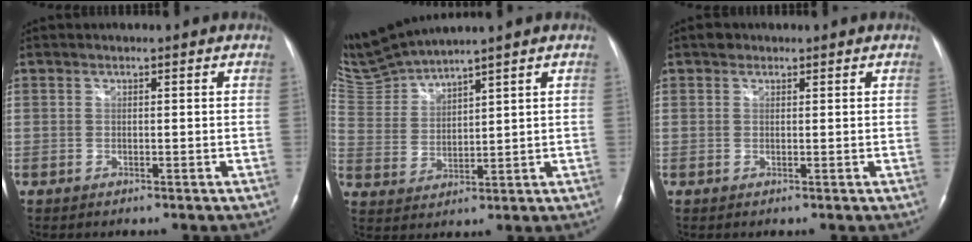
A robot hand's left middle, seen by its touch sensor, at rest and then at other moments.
{"total": 7.5, "force": [7.2, -1.6, 0.9], "torque": [-0.046, 0.001, 0.167]}
{"total": 1.2, "force": [0.8, 0.8, 0.2], "torque": [-0.004, 0.008, 0.010]}